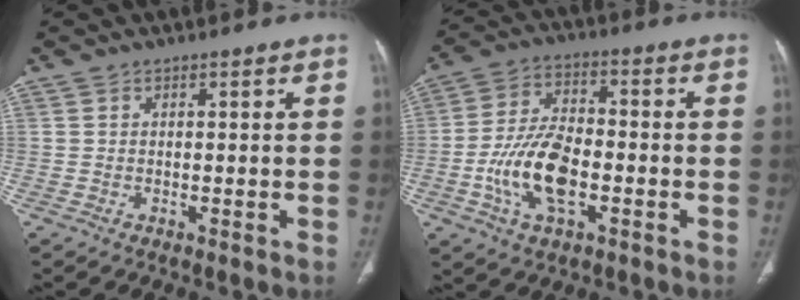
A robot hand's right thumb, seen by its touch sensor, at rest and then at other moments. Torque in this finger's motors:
{"motor_torque": [1.77, 1.55, 1.29, -0.33, 0.16]}